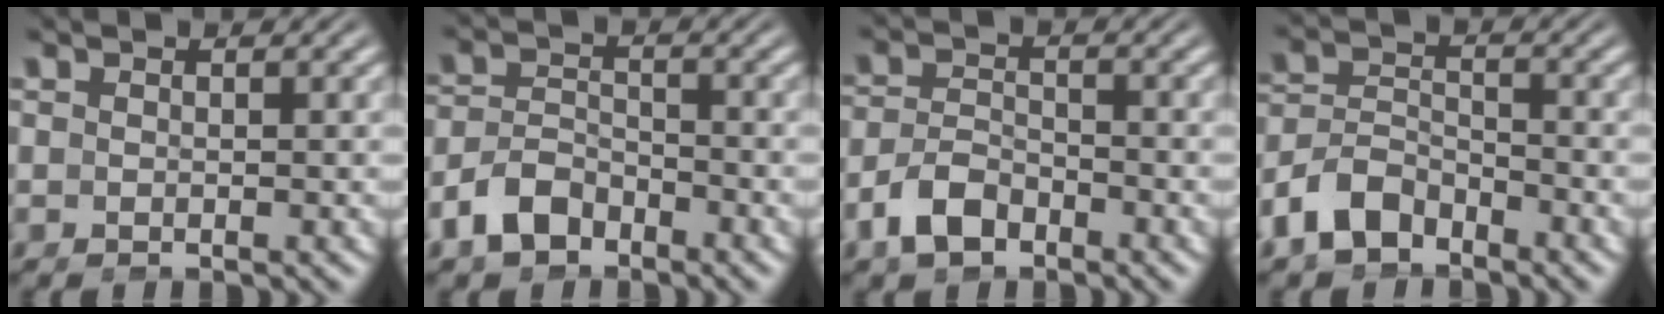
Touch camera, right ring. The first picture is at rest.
{"total": 4.2, "force": [-3.3, 2.3, 1.2], "torque": [-0.018, -0.010, -0.058]}
{"total": 3.6, "force": [-2.8, 1.8, 1.3], "torque": [-0.019, -0.008, -0.050]}
{"total": 5.2, "force": [-3.9, 3.0, 1.6], "torque": [-0.031, -0.016, -0.066]}